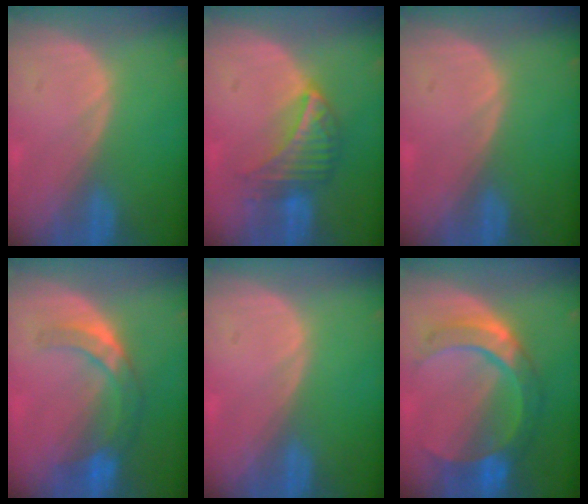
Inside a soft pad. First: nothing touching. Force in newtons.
{"total": 6.4, "press": 6.3, "slide": 1.5}
{"total": 0.0}
{"total": 7.3, "press": 6.4, "slide": 3.5}
{"total": 0.0}
{"total": 8.5, "press": 8.5, "slide": 0.5}